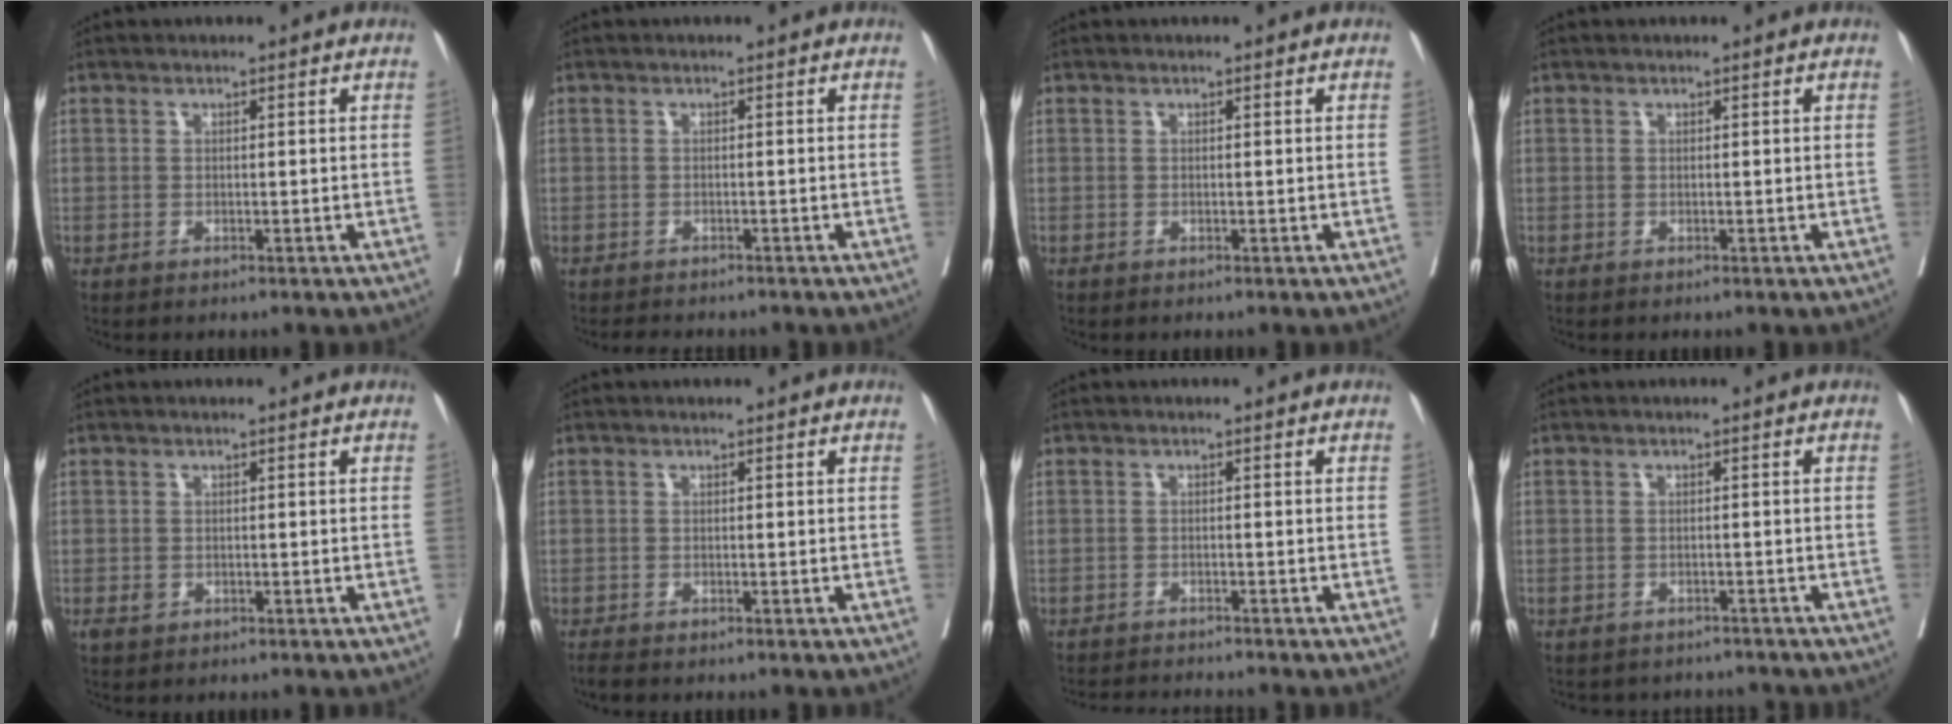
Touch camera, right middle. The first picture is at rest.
{"total": 3.1, "force": [-2.8, 1.2, 0.9], "torque": [-0.013, -0.005, -0.039]}
{"total": 0.0}
{"total": 0.0}
{"total": 1.0, "force": [-0.4, 0.8, 0.5], "torque": [-0.008, 0.001, -0.002]}
{"total": 1.1, "force": [-1.0, 0.1, 0.4], "torque": [-0.016, -0.006, -0.019]}
{"total": 4.8, "force": [-4.7, -0.5, 0.9], "torque": [-0.009, -0.014, -0.074]}
{"total": 5.8, "force": [-5.5, 1.8, 0.1], "torque": [0.001, 0.008, -0.064]}